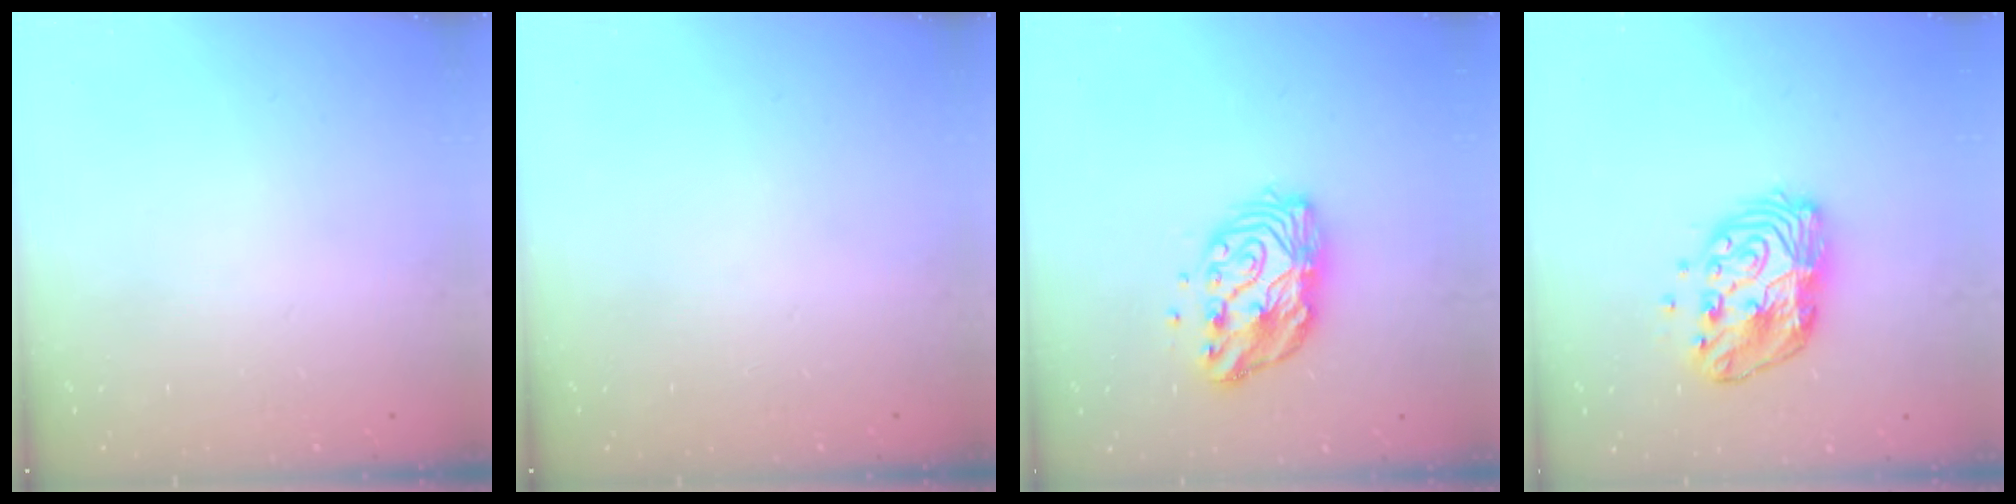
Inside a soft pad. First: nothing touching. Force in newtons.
{"total": 0.0}
{"total": 12.8, "press": 12.8, "slide": 1.1}
{"total": 12.3, "press": 12.3, "slide": 1.0}